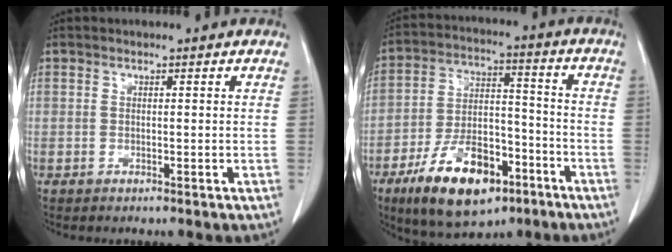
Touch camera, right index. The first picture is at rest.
{"total": 15.9, "force": [-9.0, 7.2, 10.9], "torque": [-0.194, 0.006, -0.147]}